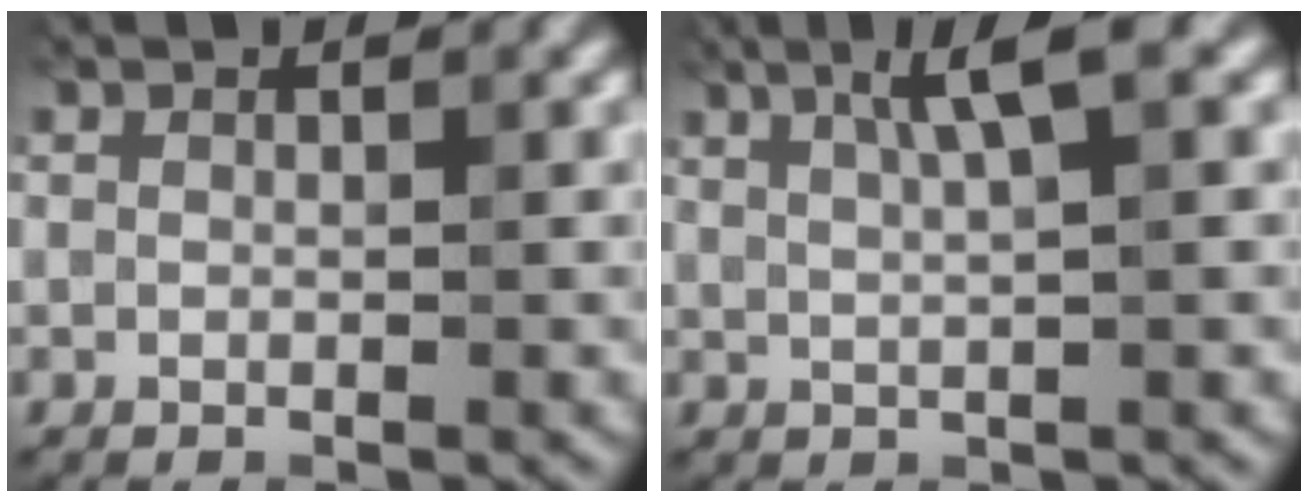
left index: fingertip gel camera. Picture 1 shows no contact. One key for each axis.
{"total": 3.9, "fx": 1.7, "fy": 0.6, "fz": 3.5, "tx": -0.059, "ty": 0.008, "tz": 0.031}